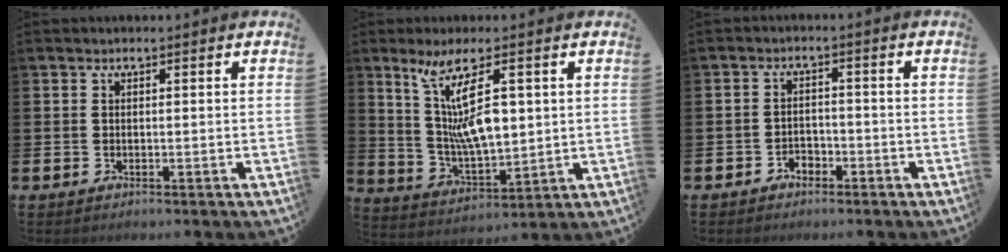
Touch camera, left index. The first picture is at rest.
{"total": 9.8, "force": [4.0, 3.0, 8.5], "torque": [-0.165, -0.002, 0.068]}
{"total": 1.9, "force": [-1.6, 1.0, 0.3], "torque": [-0.015, 0.005, -0.033]}